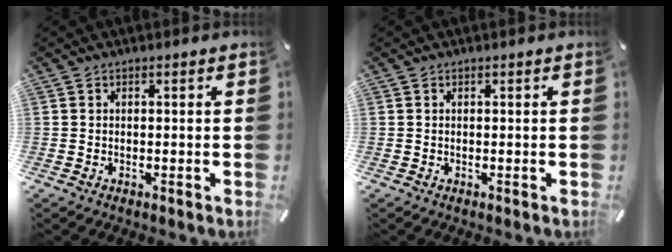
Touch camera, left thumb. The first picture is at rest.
{"total": 0.0}